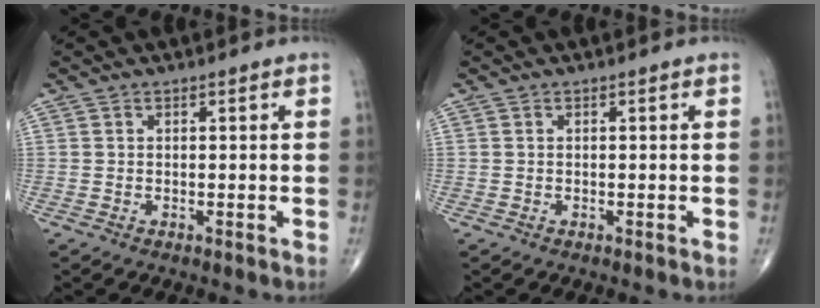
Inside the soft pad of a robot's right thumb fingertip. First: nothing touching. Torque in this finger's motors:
{"motor_torque": [0.37, -0.27, 0.01, -0.08, 0.02]}